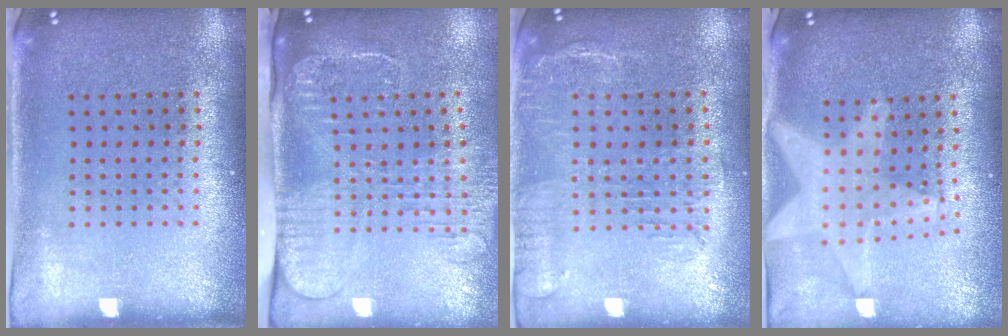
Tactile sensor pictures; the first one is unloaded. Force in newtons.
{"total": 2.8, "press": 2.1, "slide": 1.8}
{"total": 1.8, "press": 1.5, "slide": 1.1}
{"total": 1.9, "press": 1.6, "slide": 1.0}